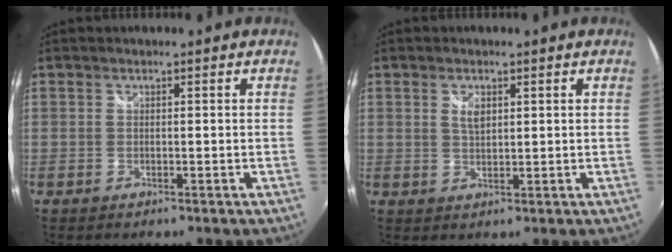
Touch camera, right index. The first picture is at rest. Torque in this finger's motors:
{"motor_torque": [0.00, 0.02, 0.04, 0.04]}